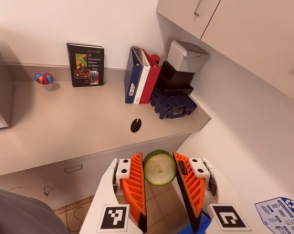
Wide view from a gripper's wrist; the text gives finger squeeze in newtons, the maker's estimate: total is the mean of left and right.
{"total": 6.6, "left": 6.3, "right": 6.8}